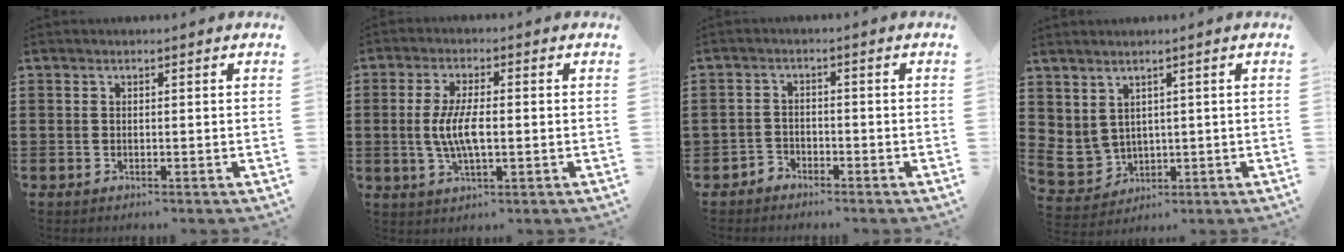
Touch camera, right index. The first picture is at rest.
{"total": 6.4, "force": [-0.5, 2.1, 6.0], "torque": [-0.134, -0.006, -0.018]}
{"total": 2.0, "force": [-1.8, 0.9, -0.1], "torque": [-0.006, 0.004, -0.041]}
{"total": 4.0, "force": [1.9, 3.3, 1.4], "torque": [-0.063, -0.010, 0.033]}